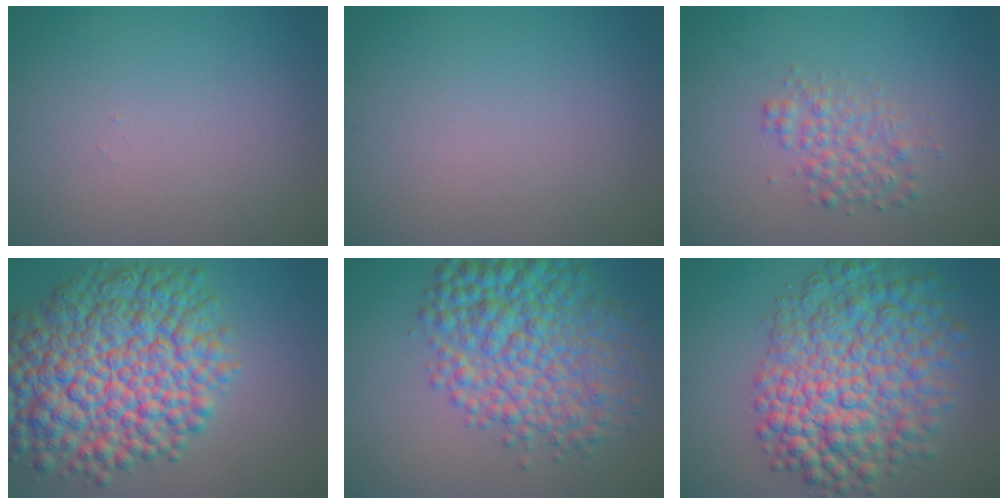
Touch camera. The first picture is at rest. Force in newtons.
{"total": 0.0}
{"total": 2.5, "press": 2.5, "slide": 0.1}
{"total": 12.3, "press": 12.3, "slide": 0.3}
{"total": 8.5, "press": 8.5, "slide": 0.1}
{"total": 10.0, "press": 10.0, "slide": 0.3}